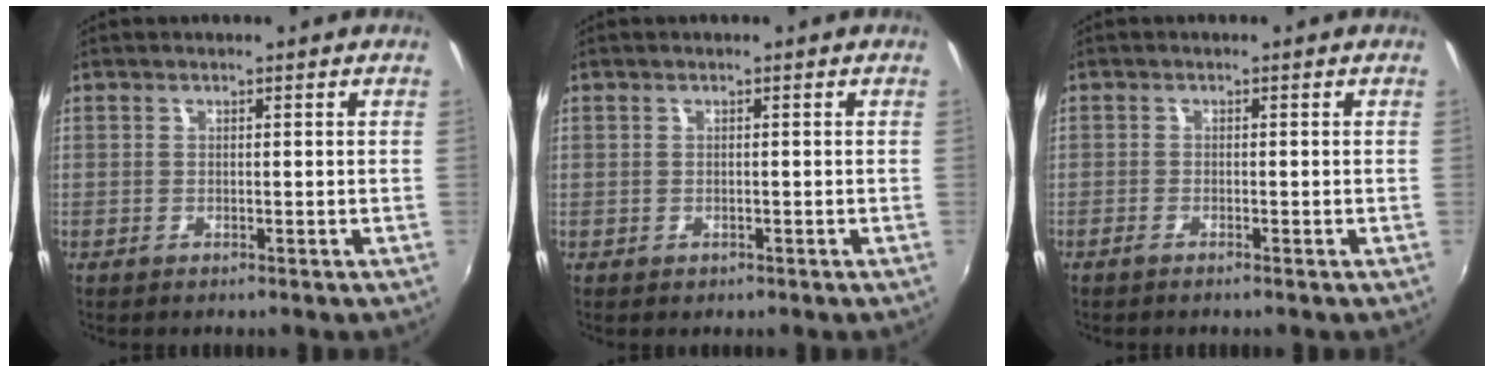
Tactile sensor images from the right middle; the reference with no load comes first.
{"total": 1.0, "force": [-0.3, 0.9, 0.1], "torque": [0.002, -0.002, -0.003]}
{"total": 1.2, "force": [-1.0, -0.1, 0.7], "torque": [-0.020, -0.001, -0.023]}